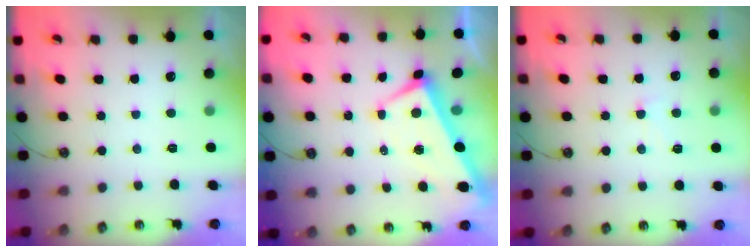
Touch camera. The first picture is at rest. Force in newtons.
{"total": 0.9, "press": 0.6, "slide": 0.8}
{"total": 0.8, "press": 0.4, "slide": 0.7}